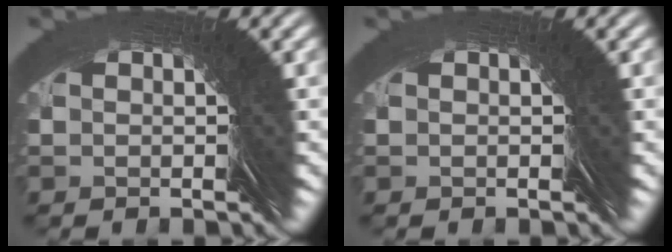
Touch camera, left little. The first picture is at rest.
{"total": 0.0}